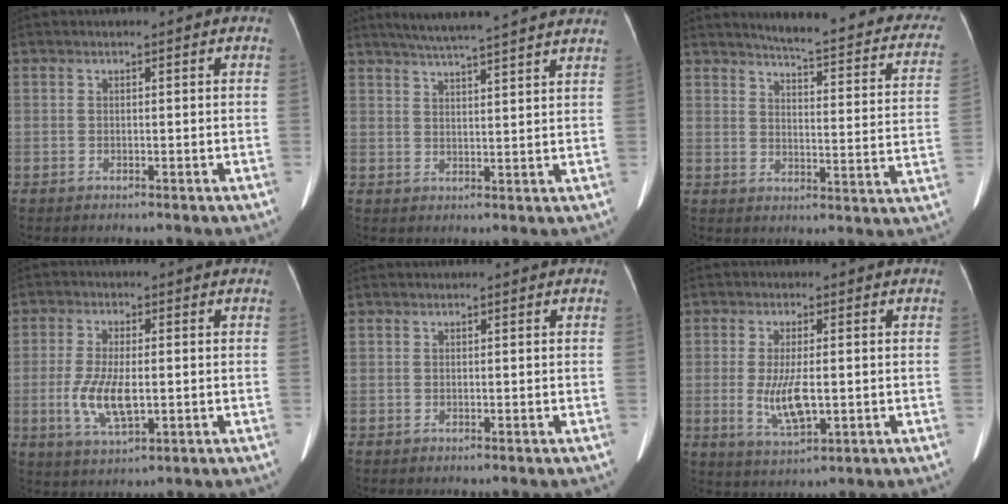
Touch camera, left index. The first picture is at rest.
{"total": 16.8, "force": [15.0, -0.1, 7.6], "torque": [-0.125, 0.015, 0.193]}
{"total": 21.6, "force": [18.9, 3.3, 9.9], "torque": [-0.110, -0.056, 0.206]}
{"total": 7.1, "force": [-1.2, 2.4, 6.6], "torque": [-0.143, -0.008, -0.017]}
{"total": 0.0}
{"total": 6.4, "force": [-0.8, 1.9, 6.0], "torque": [-0.125, -0.013, -0.009]}